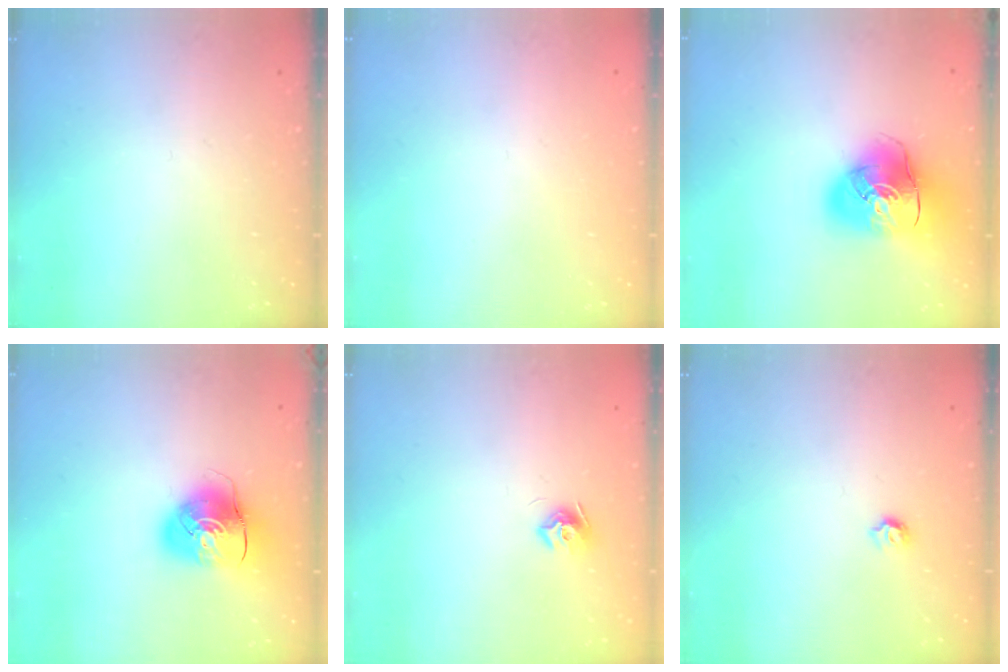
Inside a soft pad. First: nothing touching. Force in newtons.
{"total": 0.7, "press": 0.7, "slide": 0.3}
{"total": 15.3, "press": 15.2, "slide": 2.2}
{"total": 9.7, "press": 9.6, "slide": 1.4}
{"total": 7.8, "press": 7.8, "slide": 0.2}
{"total": 4.7, "press": 4.6, "slide": 0.5}